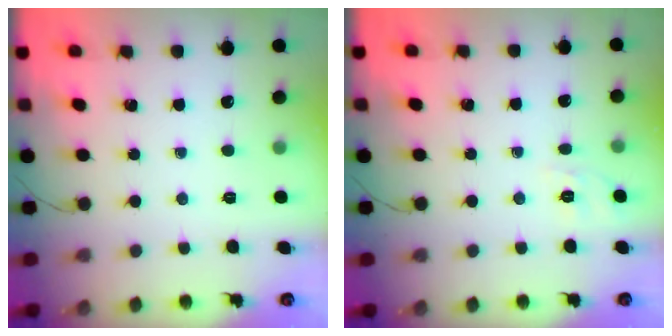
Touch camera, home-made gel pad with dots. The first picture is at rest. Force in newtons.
{"total": 1.7, "press": 0.0, "slide": 1.7}